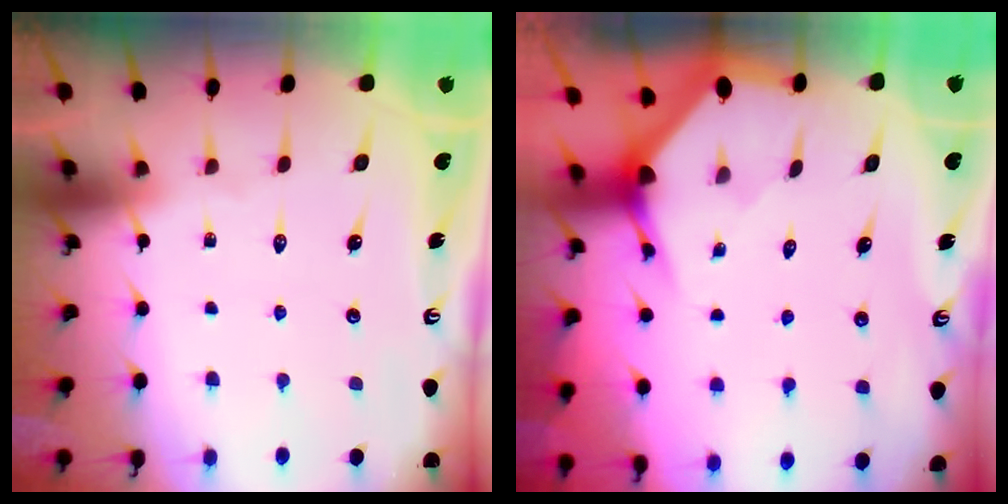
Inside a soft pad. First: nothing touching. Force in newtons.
{"total": 2.9, "press": 2.9, "slide": 0.2}